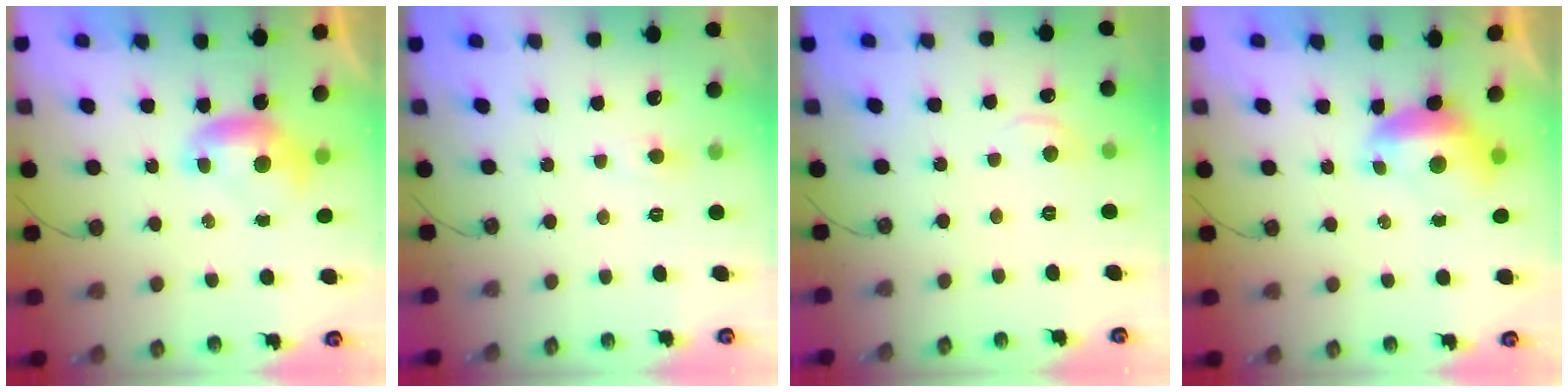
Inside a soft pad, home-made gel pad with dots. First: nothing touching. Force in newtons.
{"total": 1.6, "press": 1.5, "slide": 0.6}
{"total": 0.5, "press": 0.2, "slide": 0.5}
{"total": 0.5, "press": 0.1, "slide": 0.5}